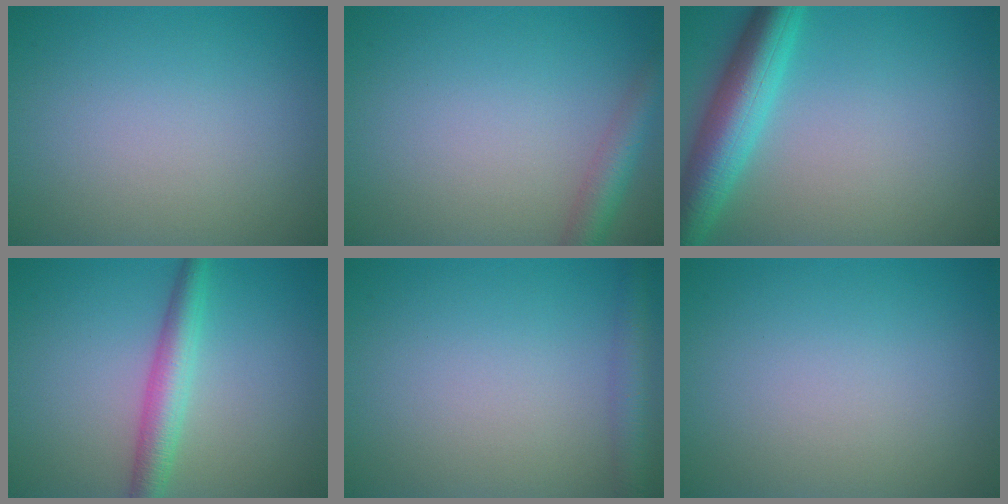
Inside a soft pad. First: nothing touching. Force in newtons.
{"total": 3.0, "press": 3.0, "slide": 0.2}
{"total": 6.5, "press": 6.5, "slide": 0.2}
{"total": 3.5, "press": 3.5, "slide": 0.0}
{"total": 2.6, "press": 2.6, "slide": 0.1}
{"total": 0.0}